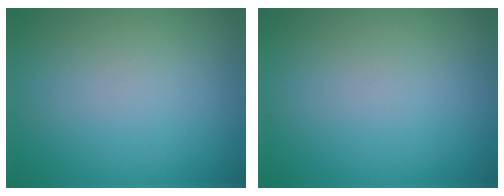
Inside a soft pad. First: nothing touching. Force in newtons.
{"total": 0.0}